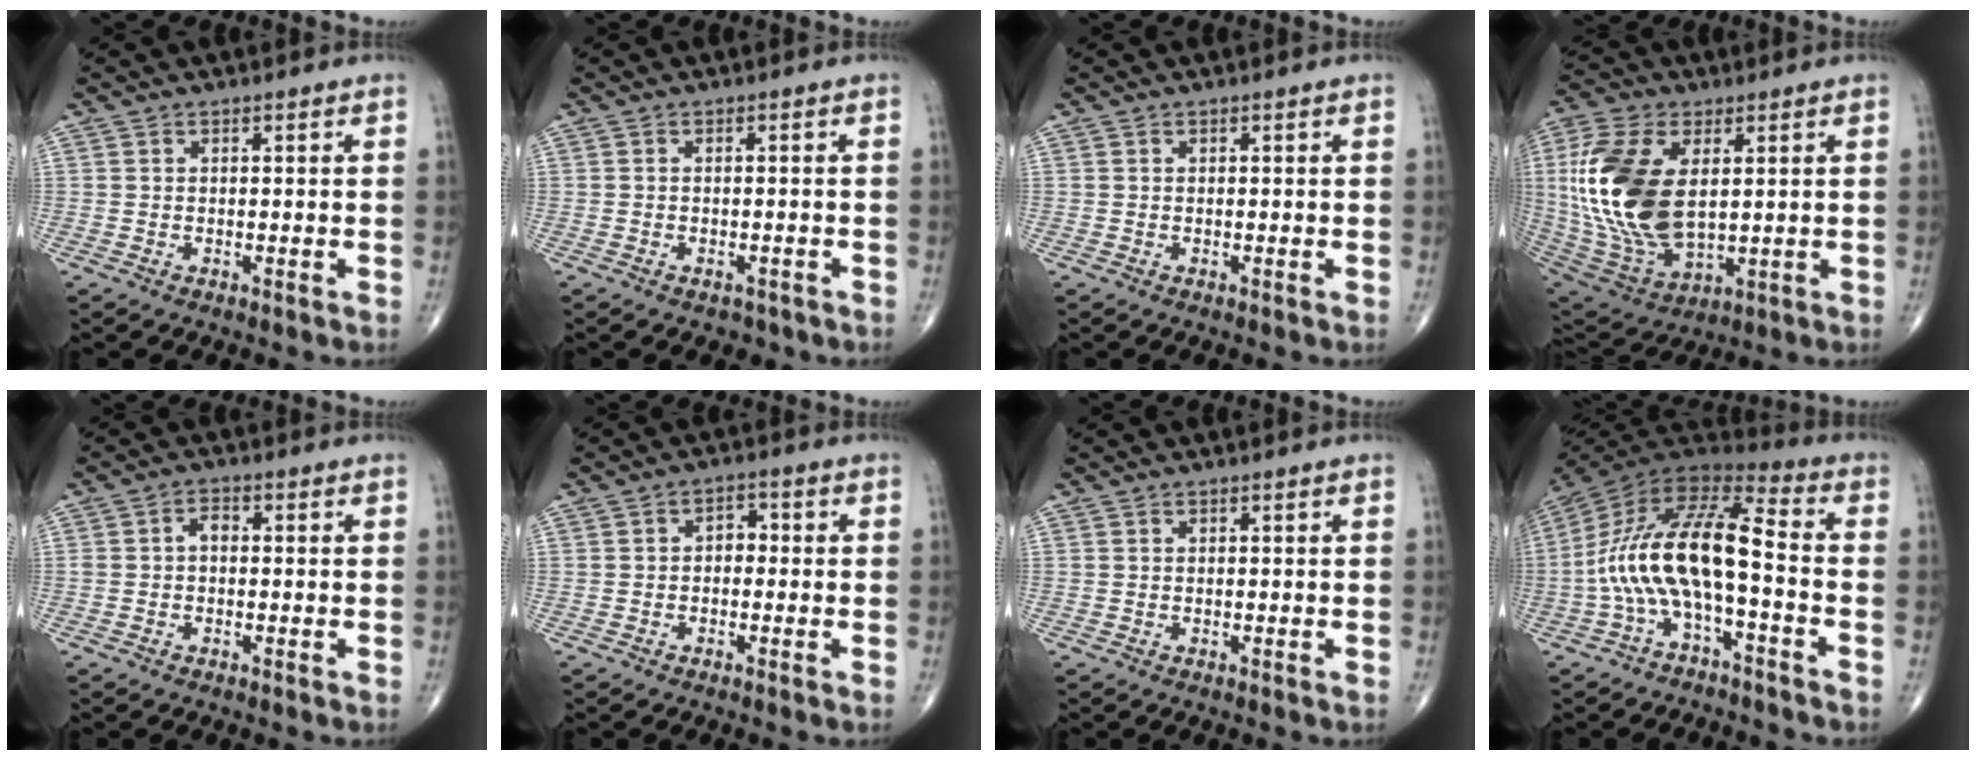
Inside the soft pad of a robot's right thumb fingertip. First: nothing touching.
{"total": 1.8, "force": [-1.4, 1.0, 0.5], "torque": [-0.010, 0.012, -0.014]}
{"total": 0.0}
{"total": 21.7, "force": [2.9, 12.0, 17.8], "torque": [-0.378, -0.021, 0.061]}
{"total": 2.3, "force": [-0.1, 1.5, 1.7], "torque": [-0.022, 0.010, -0.009]}
{"total": 2.8, "force": [-0.3, 2.0, 1.9], "torque": [-0.009, 0.014, -0.014]}
{"total": 0.0}
{"total": 16.5, "force": [-3.5, 5.7, 15.1], "torque": [-0.295, 0.074, -0.073]}